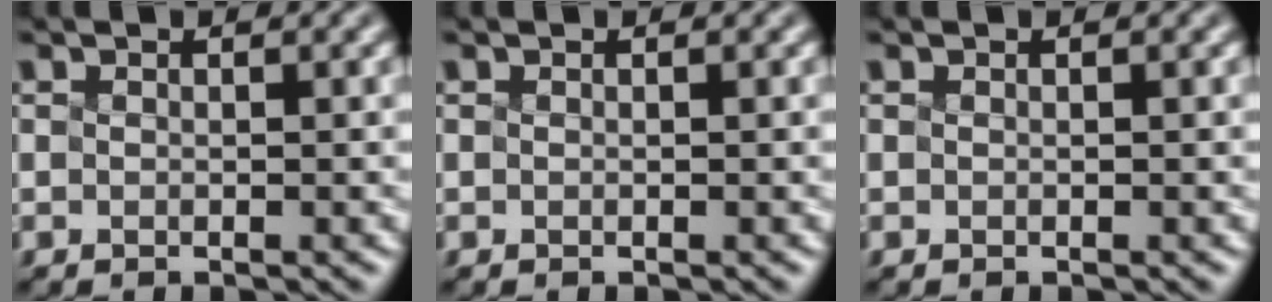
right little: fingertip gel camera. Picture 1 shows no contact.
{"total": 0.0}
{"total": 0.0}